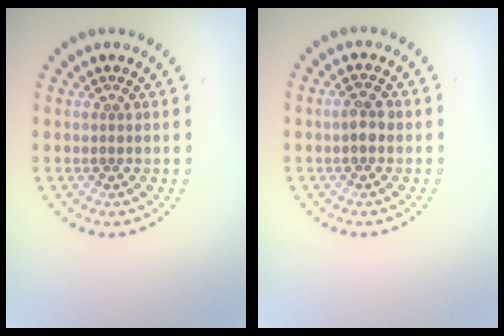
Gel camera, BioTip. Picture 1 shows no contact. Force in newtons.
{"total": 1.6, "press": 1.6, "slide": 0.3}